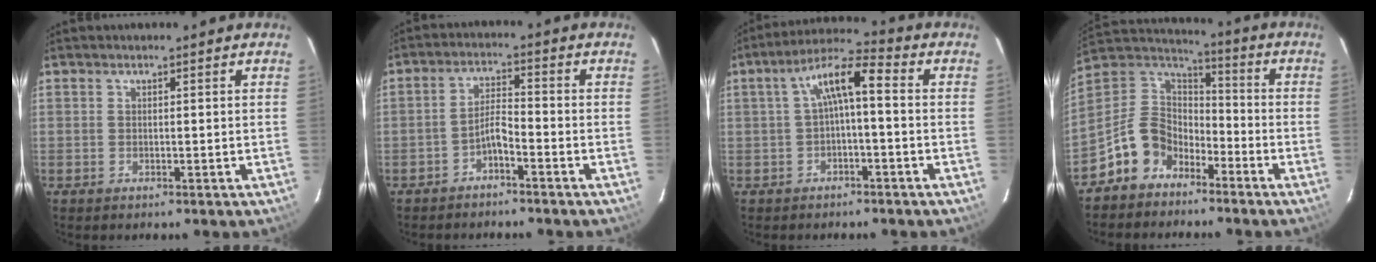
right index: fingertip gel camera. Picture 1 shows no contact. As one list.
[{"total": 3.6, "force": [-2.6, 0.7, 2.4], "torque": [-0.054, 0.014, -0.047]}, {"total": 7.0, "force": [-0.4, 1.9, 6.7], "torque": [-0.137, 0.026, -0.008]}, {"total": 12.1, "force": [-7.8, 8.3, 4.2], "torque": [-0.108, 0.037, -0.147]}]